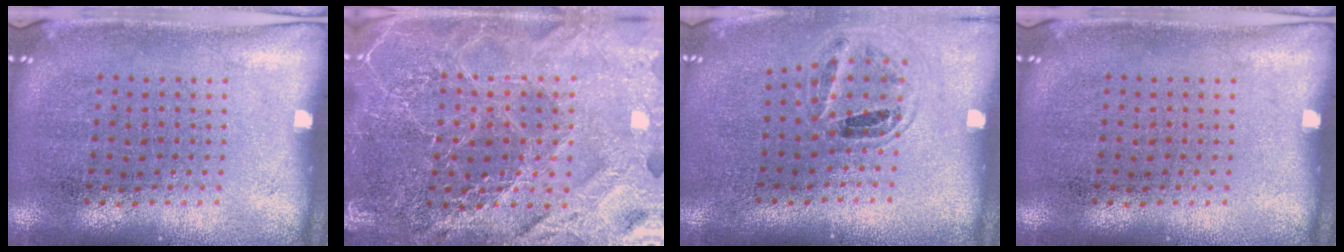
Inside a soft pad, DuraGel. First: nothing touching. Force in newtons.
{"total": 5.0, "press": 4.5, "slide": 2.1}
{"total": 0.9, "press": 0.9, "slide": 0.3}
{"total": 0.0}